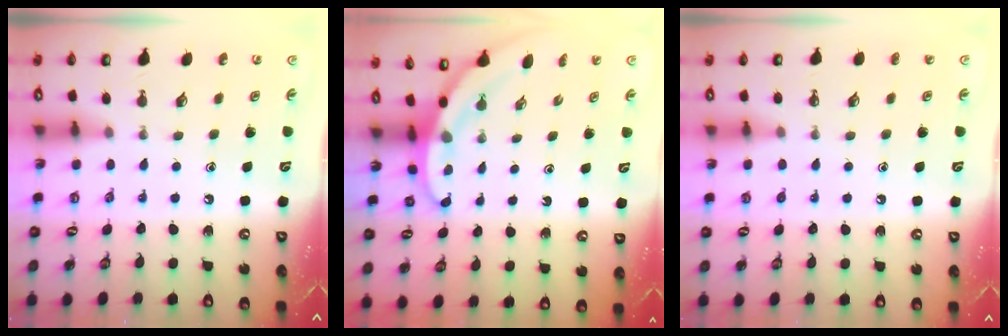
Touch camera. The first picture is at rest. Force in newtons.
{"total": 3.4, "press": 3.4, "slide": 0.1}
{"total": 1.1, "press": 1.1, "slide": 0.3}